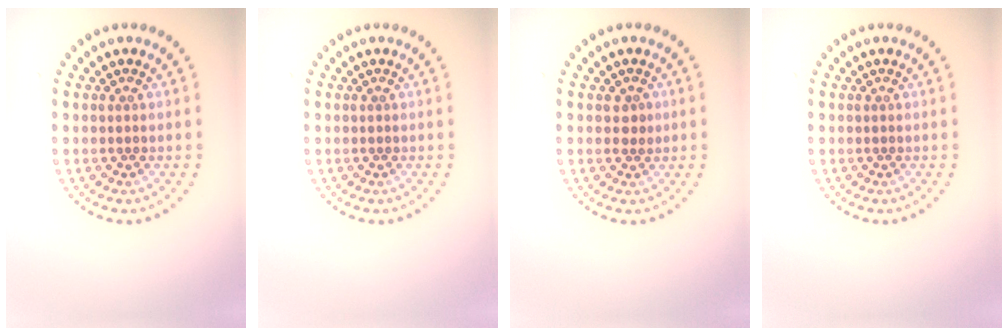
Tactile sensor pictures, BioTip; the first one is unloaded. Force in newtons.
{"total": 0.0}
{"total": 1.2, "press": 1.1, "slide": 0.4}
{"total": 0.0}